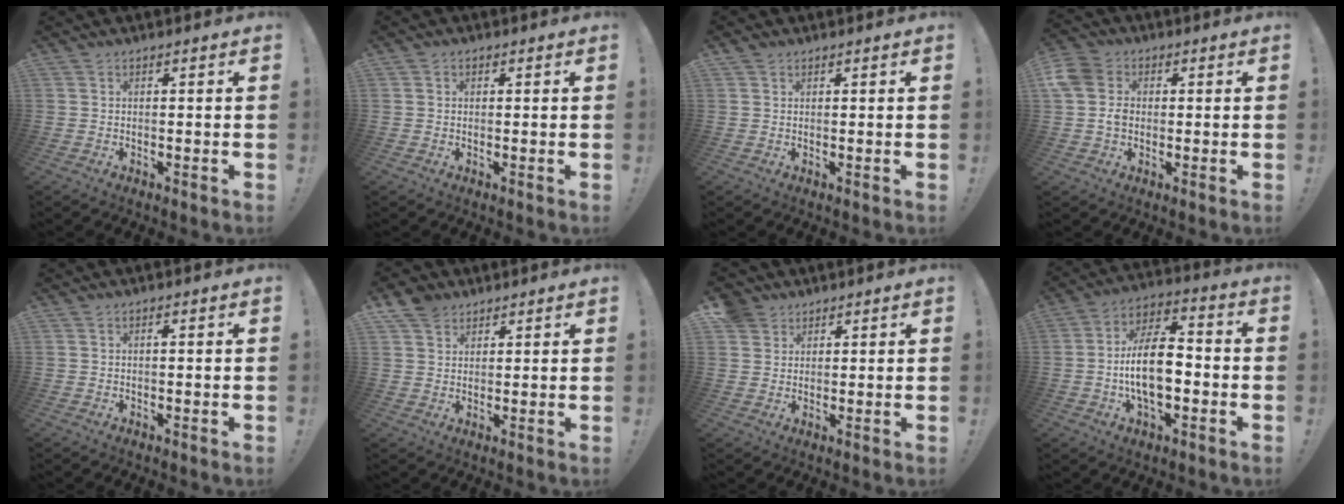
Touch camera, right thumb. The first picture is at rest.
{"total": 1.1, "force": [0.2, 1.0, 0.3], "torque": [0.001, 0.000, 0.003]}
{"total": 1.2, "force": [0.9, 0.7, 0.2], "torque": [0.003, -0.004, 0.016]}
{"total": 7.5, "force": [0.0, 6.4, 4.0], "torque": [-0.081, 0.001, 0.000]}
{"total": 0.0}
{"total": 6.1, "force": [4.4, 4.0, 1.4], "torque": [-0.019, -0.024, 0.085]}
{"total": 4.1, "force": [2.5, 3.2, 0.4], "torque": [-0.009, -0.015, 0.050]}
{"total": 15.5, "force": [-3.3, 8.1, 12.8], "torque": [-0.237, 0.012, -0.063]}